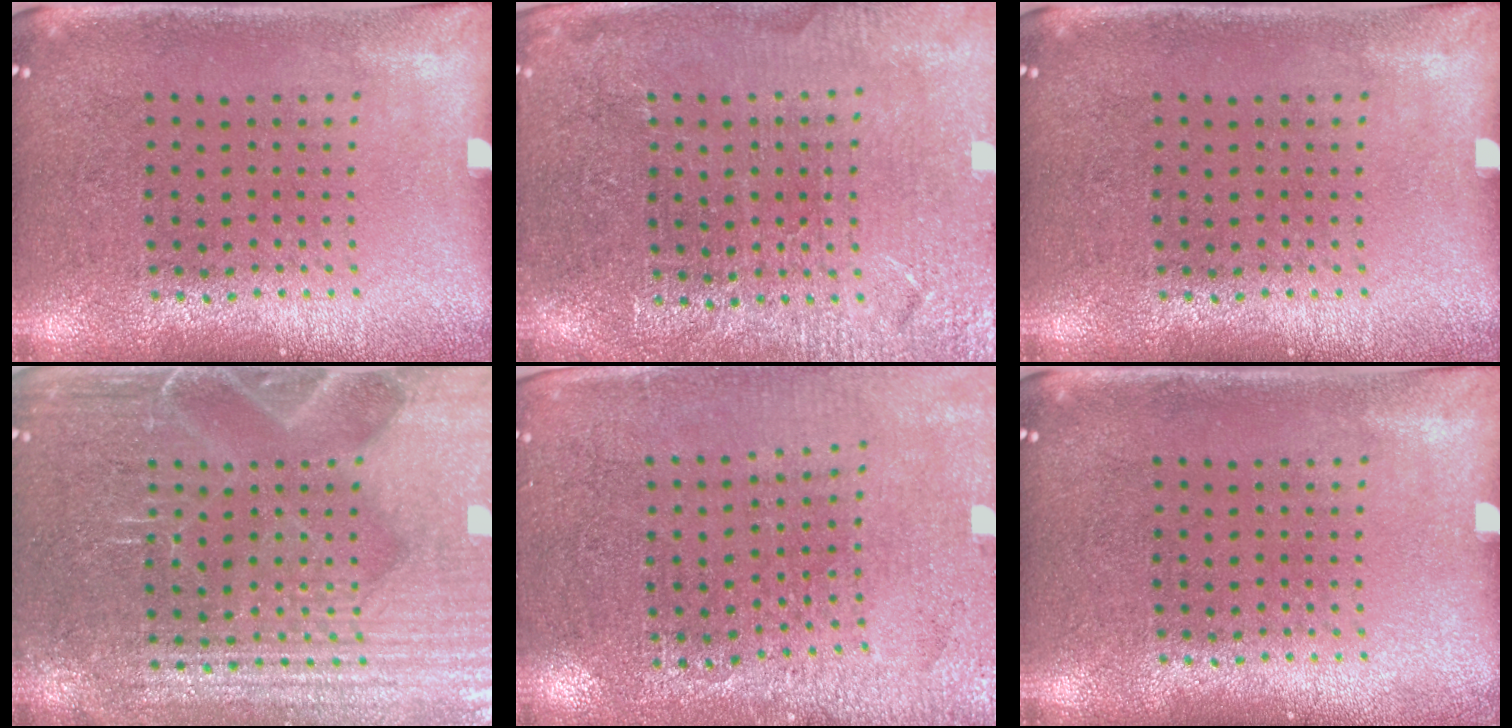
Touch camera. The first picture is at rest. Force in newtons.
{"total": 3.3, "press": 3.2, "slide": 0.6}
{"total": 0.0}
{"total": 4.7, "press": 4.5, "slide": 1.1}
{"total": 2.9, "press": 2.8, "slide": 0.4}
{"total": 0.0}